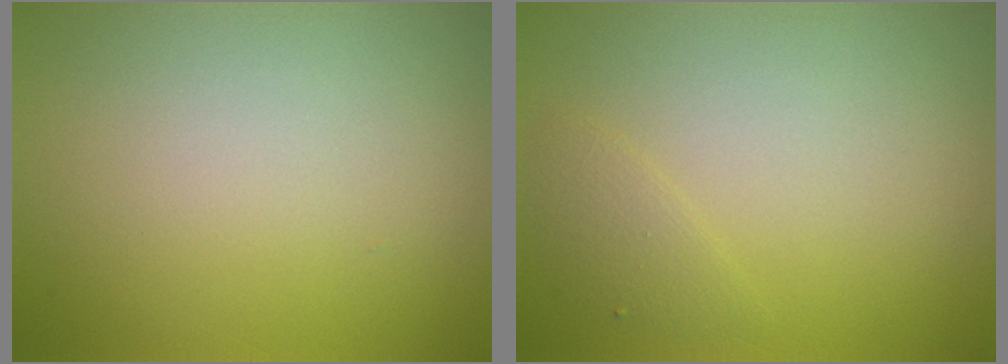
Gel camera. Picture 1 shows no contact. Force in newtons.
{"total": 1.2, "press": 1.2, "slide": 0.1}